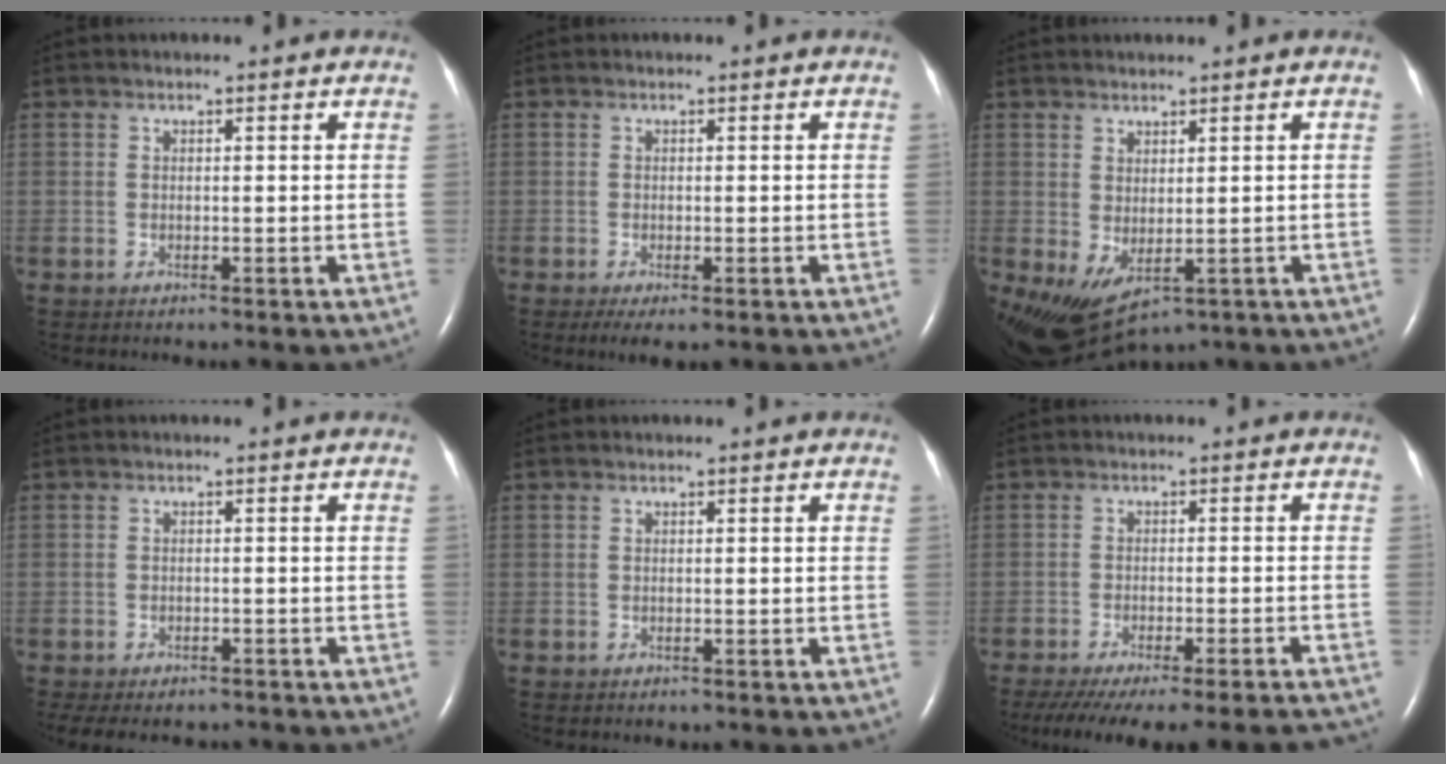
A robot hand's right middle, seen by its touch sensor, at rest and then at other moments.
{"total": 2.9, "force": [-1.6, 0.8, 2.3], "torque": [-0.039, -0.008, -0.022]}
{"total": 5.9, "force": [-1.7, 2.5, 5.0], "torque": [-0.092, -0.012, -0.006]}
{"total": 9.6, "force": [-8.3, 3.5, 3.3], "torque": [-0.063, -0.006, -0.104]}
{"total": 0.0}
{"total": 20.1, "force": [-18.2, 1.5, 8.4], "torque": [-0.119, -0.038, -0.238]}